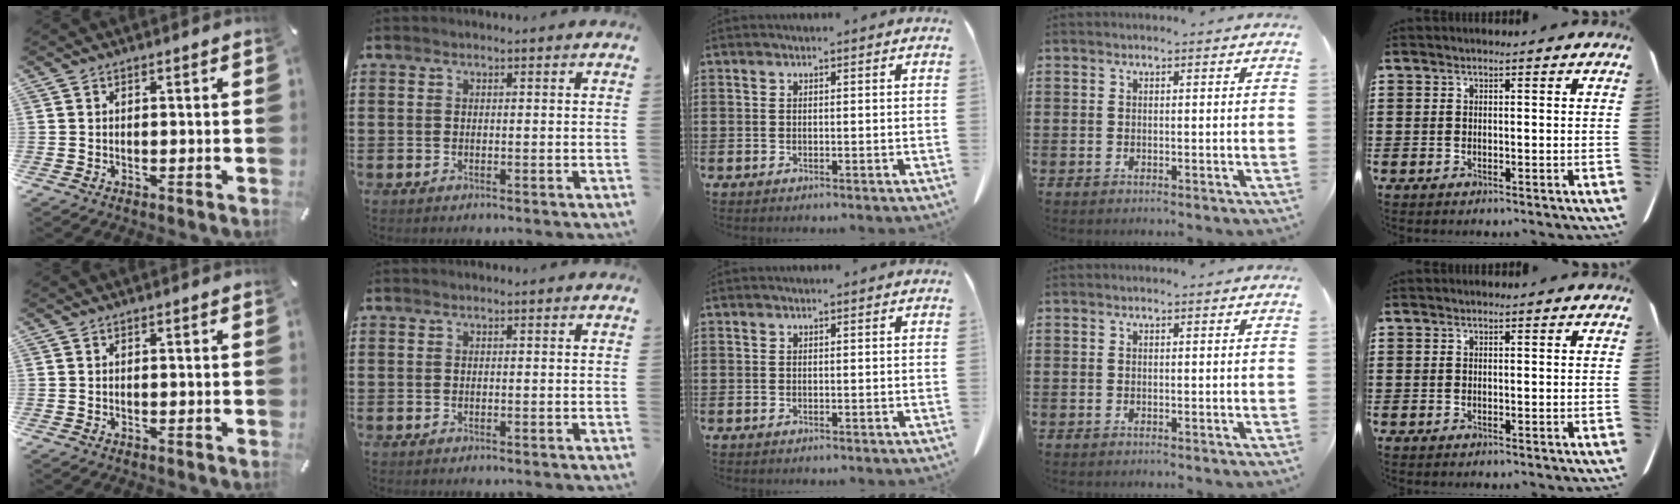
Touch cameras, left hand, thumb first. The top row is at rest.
{}